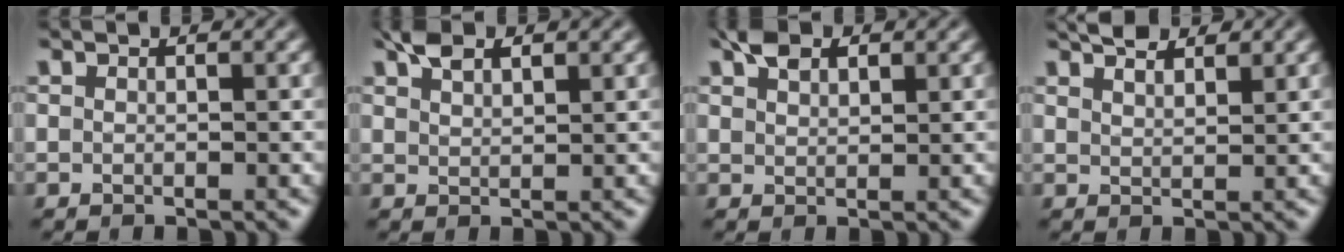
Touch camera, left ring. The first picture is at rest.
{"total": 2.9, "force": [2.0, 1.2, 1.7], "torque": [-0.031, 0.008, 0.038]}
{"total": 2.7, "force": [1.8, 1.4, 1.5], "torque": [-0.028, 0.007, 0.035]}
{"total": 3.2, "force": [2.8, 0.8, 1.4], "torque": [-0.013, 0.004, 0.038]}